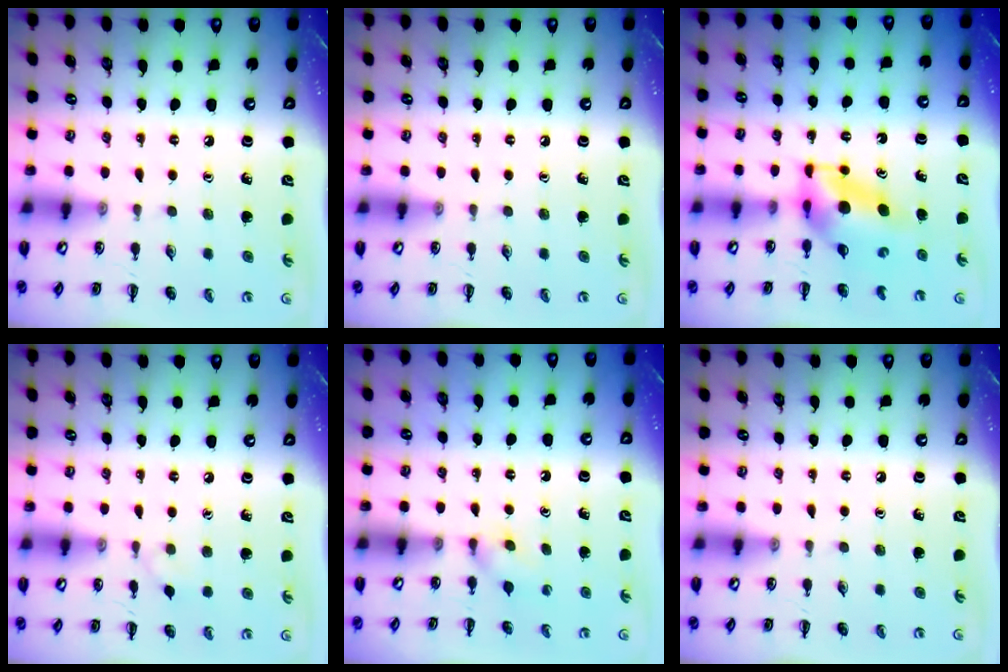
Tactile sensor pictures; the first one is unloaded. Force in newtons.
{"total": 0.0}
{"total": 5.5, "press": 5.4, "slide": 1.1}
{"total": 2.9, "press": 2.6, "slide": 1.1}
{"total": 2.8, "press": 2.5, "slide": 1.2}
{"total": 0.0}